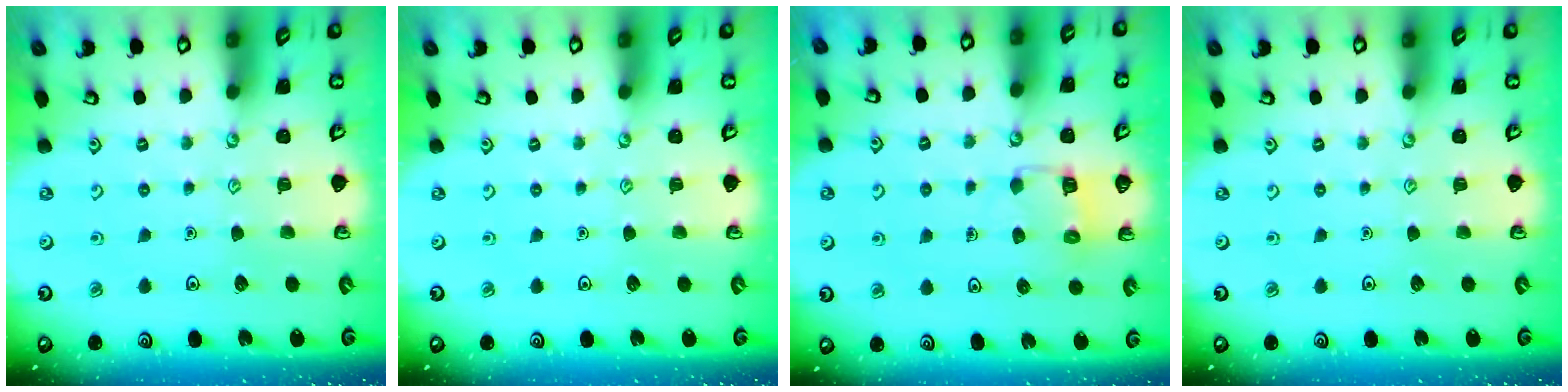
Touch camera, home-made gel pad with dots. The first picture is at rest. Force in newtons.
{"total": 0.0}
{"total": 4.6, "press": 4.5, "slide": 0.4}
{"total": 0.0}